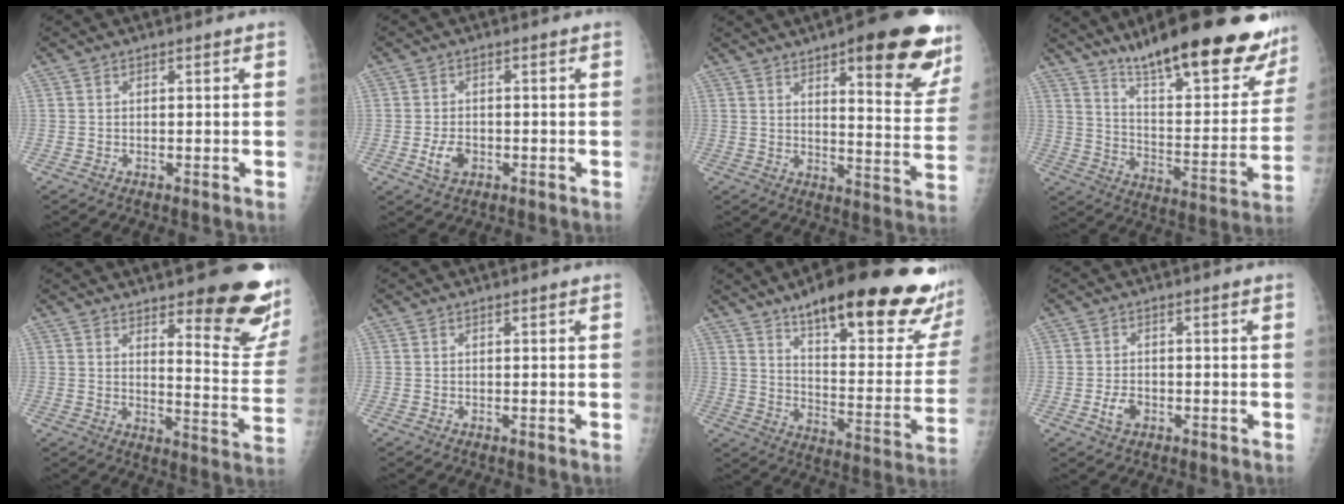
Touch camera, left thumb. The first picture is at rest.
{"total": 3.9, "force": [-1.3, 2.6, 2.7], "torque": [-0.047, 0.008, -0.021]}
{"total": 21.6, "force": [12.3, 6.1, 16.7], "torque": [-0.177, -0.056, 0.161]}
{"total": 29.7, "force": [21.5, 6.9, 19.3], "torque": [-0.247, -0.084, 0.312]}
{"total": 18.9, "force": [11.5, 5.1, 14.1], "torque": [-0.142, -0.087, 0.149]}
{"total": 0.0}
{"total": 31.0, "force": [20.3, 7.6, 22.2], "torque": [-0.255, -0.067, 0.288]}
{"total": 3.1, "force": [-1.3, 2.0, 2.0], "torque": [-0.036, 0.011, -0.023]}